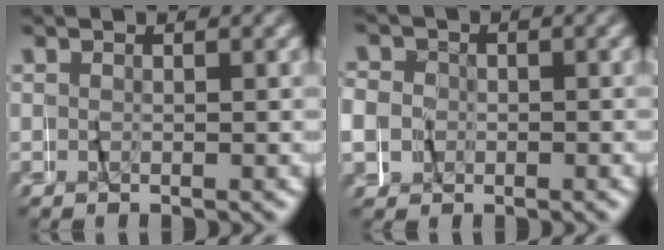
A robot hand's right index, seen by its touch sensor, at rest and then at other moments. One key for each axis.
{"total": 5.4, "fx": 0.1, "fy": 5.3, "fz": 1.3, "tx": -0.037, "ty": 0.003, "tz": -0.008}